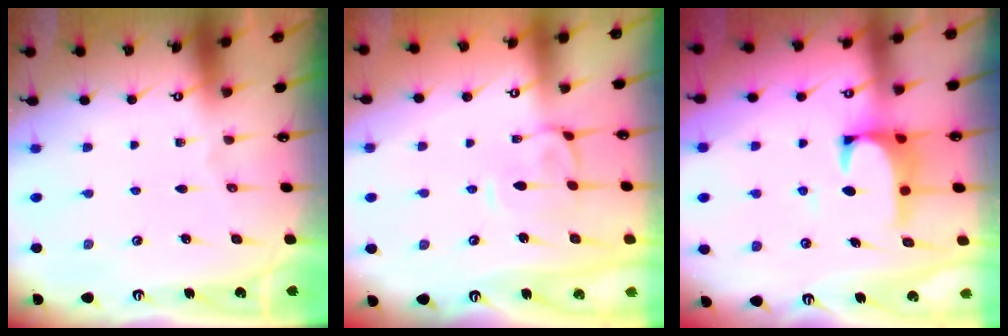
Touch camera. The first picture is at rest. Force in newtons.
{"total": 0.9, "press": 0.3, "slide": 0.8}
{"total": 3.3, "press": 3.2, "slide": 0.8}